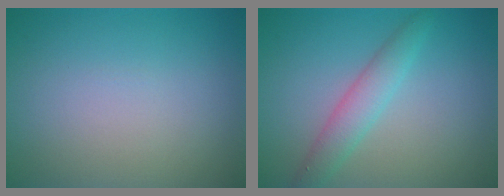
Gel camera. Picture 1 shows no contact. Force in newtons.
{"total": 2.8, "press": 2.8, "slide": 0.0}